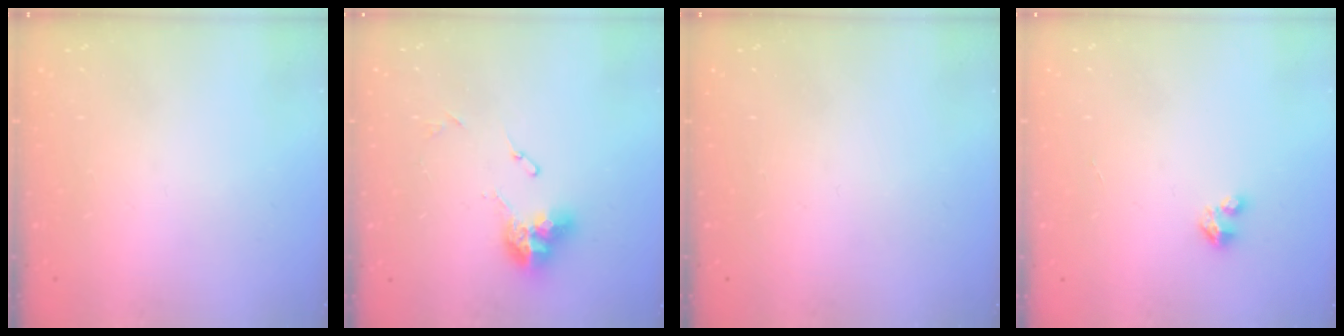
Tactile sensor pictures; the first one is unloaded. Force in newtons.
{"total": 10.5, "press": 10.4, "slide": 1.2}
{"total": 0.0}
{"total": 1.4, "press": 1.4, "slide": 0.2}